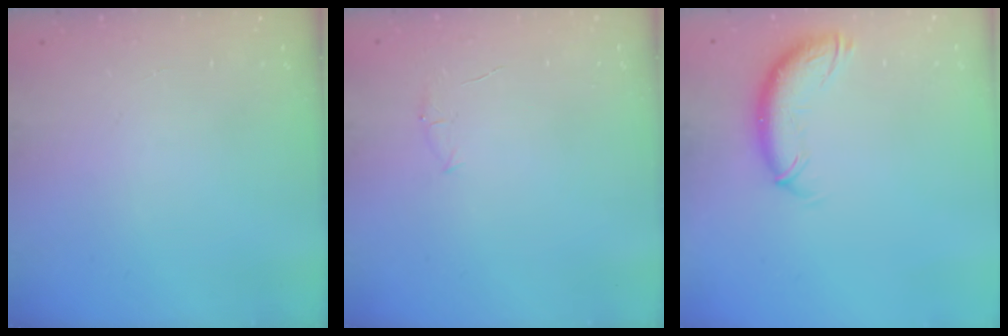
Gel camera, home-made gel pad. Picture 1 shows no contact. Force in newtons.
{"total": 4.0, "press": 3.8, "slide": 1.2}
{"total": 10.4, "press": 10.3, "slide": 0.9}